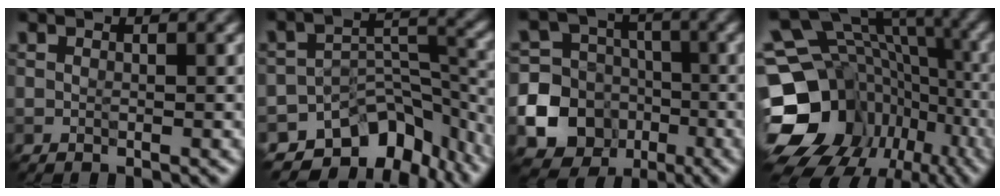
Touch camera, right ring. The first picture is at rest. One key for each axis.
{"total": 9.7, "fx": -7.1, "fy": 5.0, "fz": 4.3, "tx": -0.053, "ty": -0.015, "tz": -0.107}
{"total": 13.4, "fx": -4.6, "fy": 12.2, "fz": 3.0, "tx": -0.076, "ty": -0.032, "tz": -0.084}
{"total": 18.6, "fx": -5.9, "fy": 14.7, "fz": 9.8, "tx": -0.192, "ty": 0.008, "tz": -0.072}